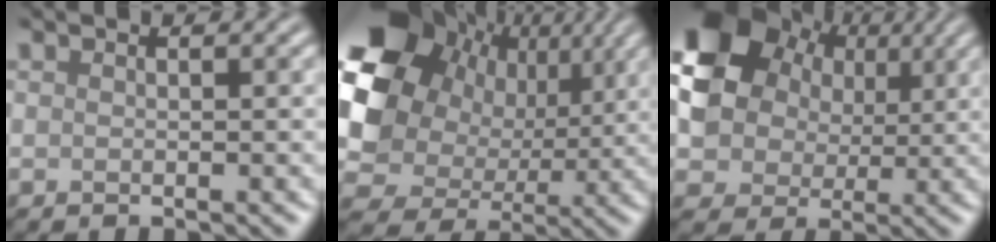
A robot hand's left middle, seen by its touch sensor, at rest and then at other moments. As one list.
[{"total": 14.6, "force": [2.7, 12.5, 7.1], "torque": [-0.162, -0.007, 0.053]}, {"total": 13.0, "force": [4.3, 10.9, 5.5], "torque": [-0.153, 0.034, 0.080]}]